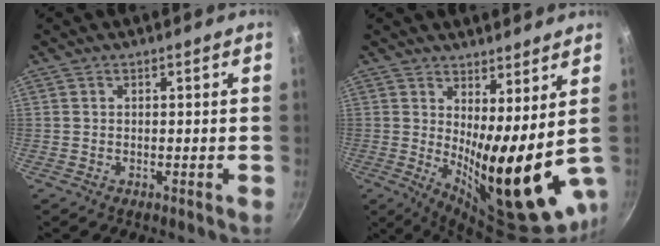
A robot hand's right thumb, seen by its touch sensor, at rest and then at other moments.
{"total": 17.2, "force": [3.6, 5.1, 16.0], "torque": [-0.210, -0.057, 0.066]}